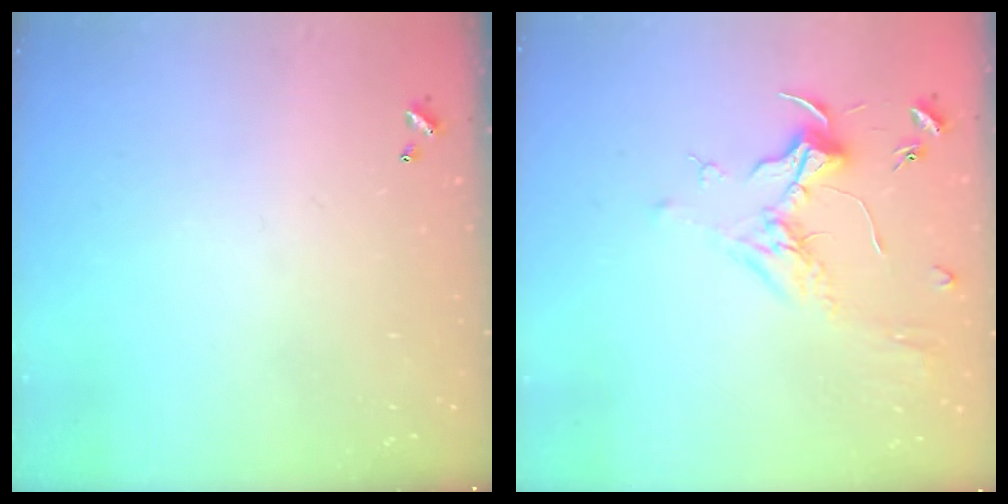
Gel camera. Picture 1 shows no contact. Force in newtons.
{"total": 1.8, "press": 1.7, "slide": 0.7}